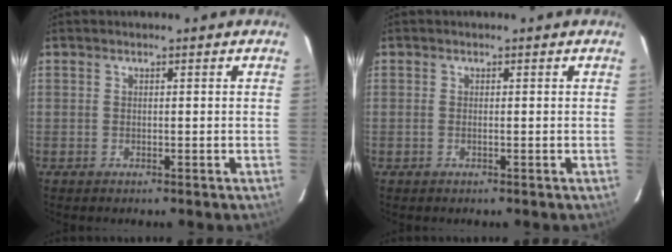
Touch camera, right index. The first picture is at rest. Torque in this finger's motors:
{"motor_torque": [-0.10, 0.03, -0.03, 0.00]}